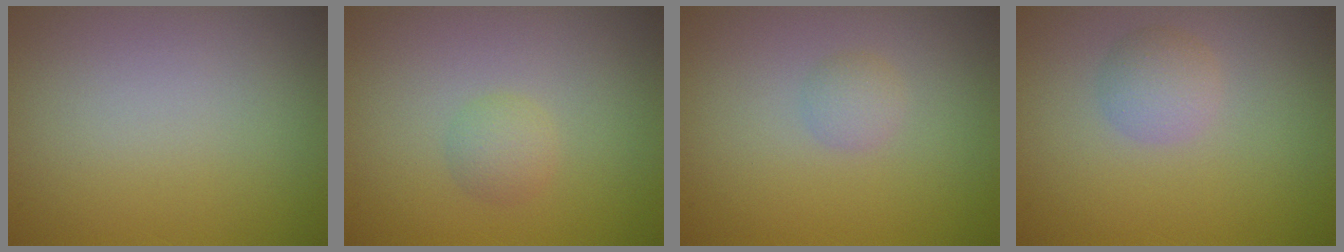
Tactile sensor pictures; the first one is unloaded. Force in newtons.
{"total": 1.5, "press": 1.5, "slide": 0.0}
{"total": 1.2, "press": 1.2, "slide": 0.0}
{"total": 1.9, "press": 1.9, "slide": 0.1}